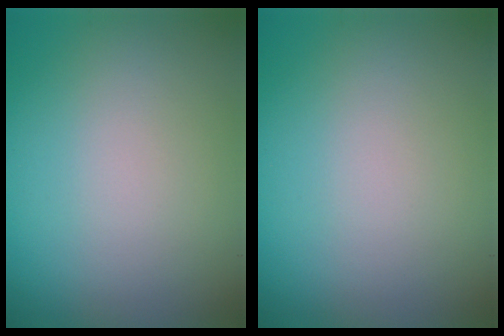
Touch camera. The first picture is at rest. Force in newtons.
{"total": 0.0}